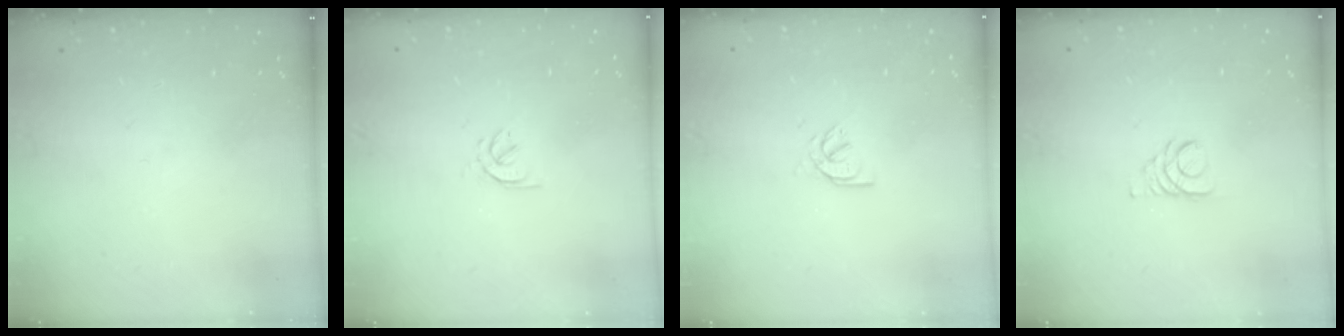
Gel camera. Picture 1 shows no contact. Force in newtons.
{"total": 2.2, "press": 2.1, "slide": 0.7}
{"total": 3.6, "press": 3.6, "slide": 0.2}
{"total": 2.9, "press": 2.9, "slide": 0.3}